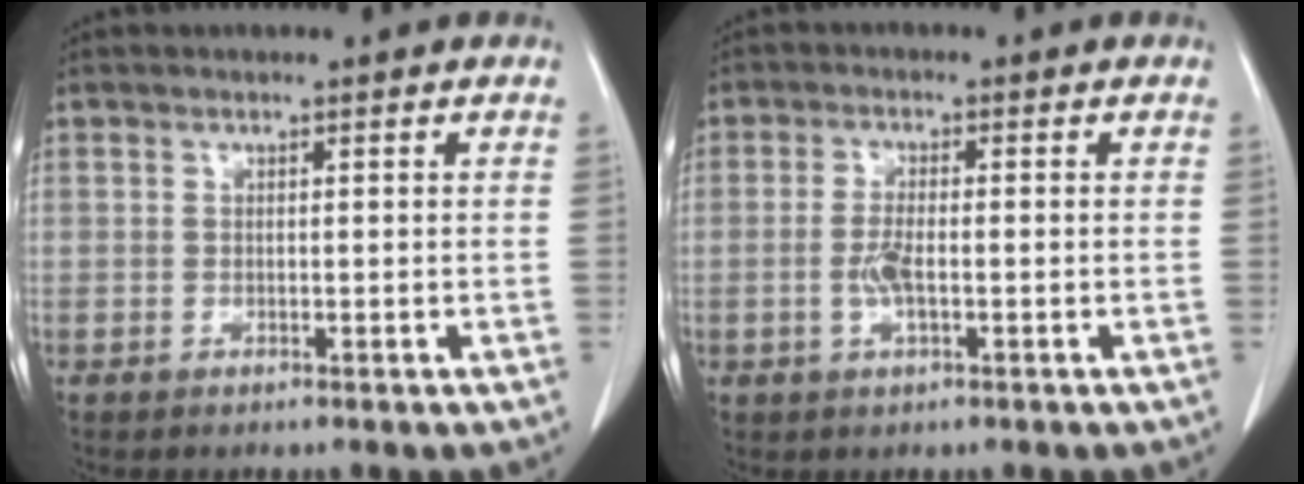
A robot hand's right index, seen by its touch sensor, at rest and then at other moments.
{"total": 3.4, "force": [-0.8, 0.9, 3.2], "torque": [-0.074, -0.002, -0.014]}